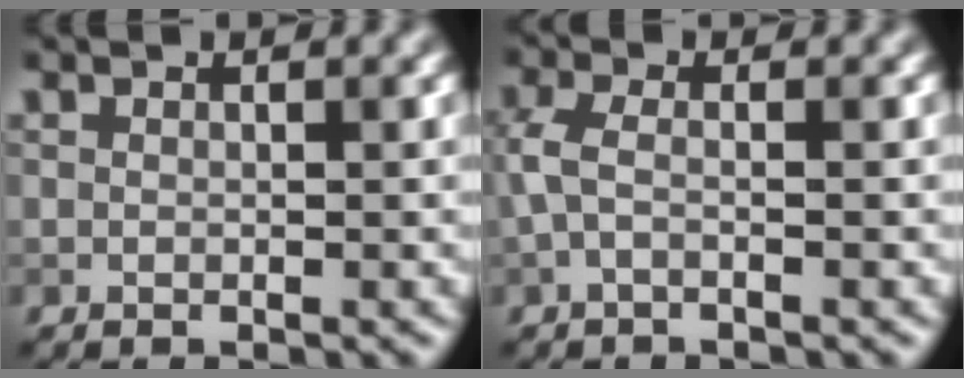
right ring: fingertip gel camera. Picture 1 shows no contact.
{"total": 2.1, "force": [-0.4, 0.8, 1.9], "torque": [-0.048, 0.004, -0.015]}